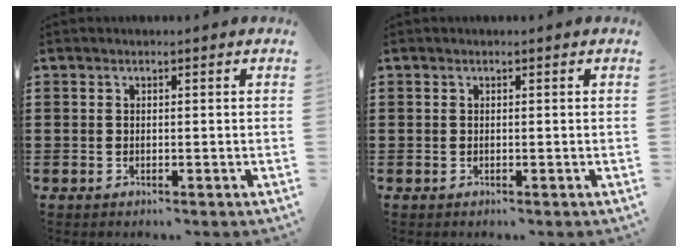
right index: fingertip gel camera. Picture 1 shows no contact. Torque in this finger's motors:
{"motor_torque": [0.00, 0.00, 0.00, 0.00]}